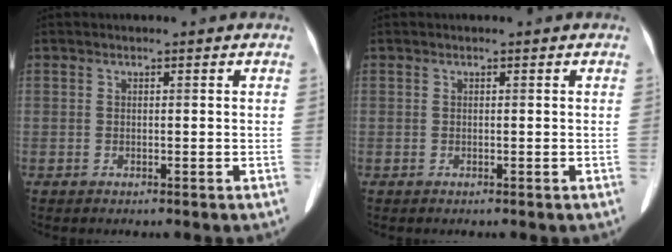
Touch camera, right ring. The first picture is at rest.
{"total": 0.0}